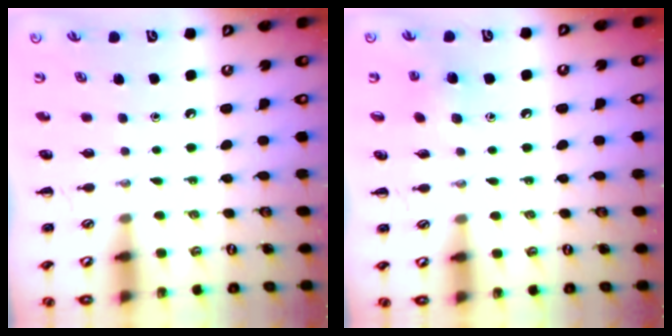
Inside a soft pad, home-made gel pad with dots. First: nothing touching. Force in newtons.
{"total": 5.7, "press": 5.6, "slide": 1.4}